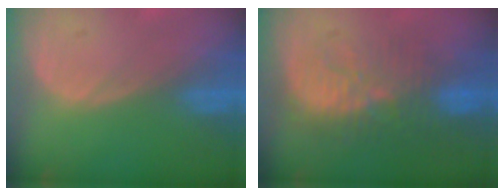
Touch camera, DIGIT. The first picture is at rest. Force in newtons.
{"total": 9.5, "press": 9.1, "slide": 2.6}